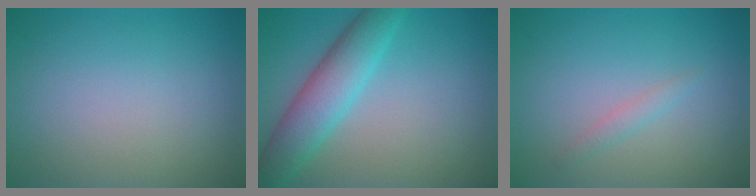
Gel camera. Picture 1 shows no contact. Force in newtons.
{"total": 5.4, "press": 5.4, "slide": 0.1}
{"total": 0.9, "press": 0.8, "slide": 0.0}